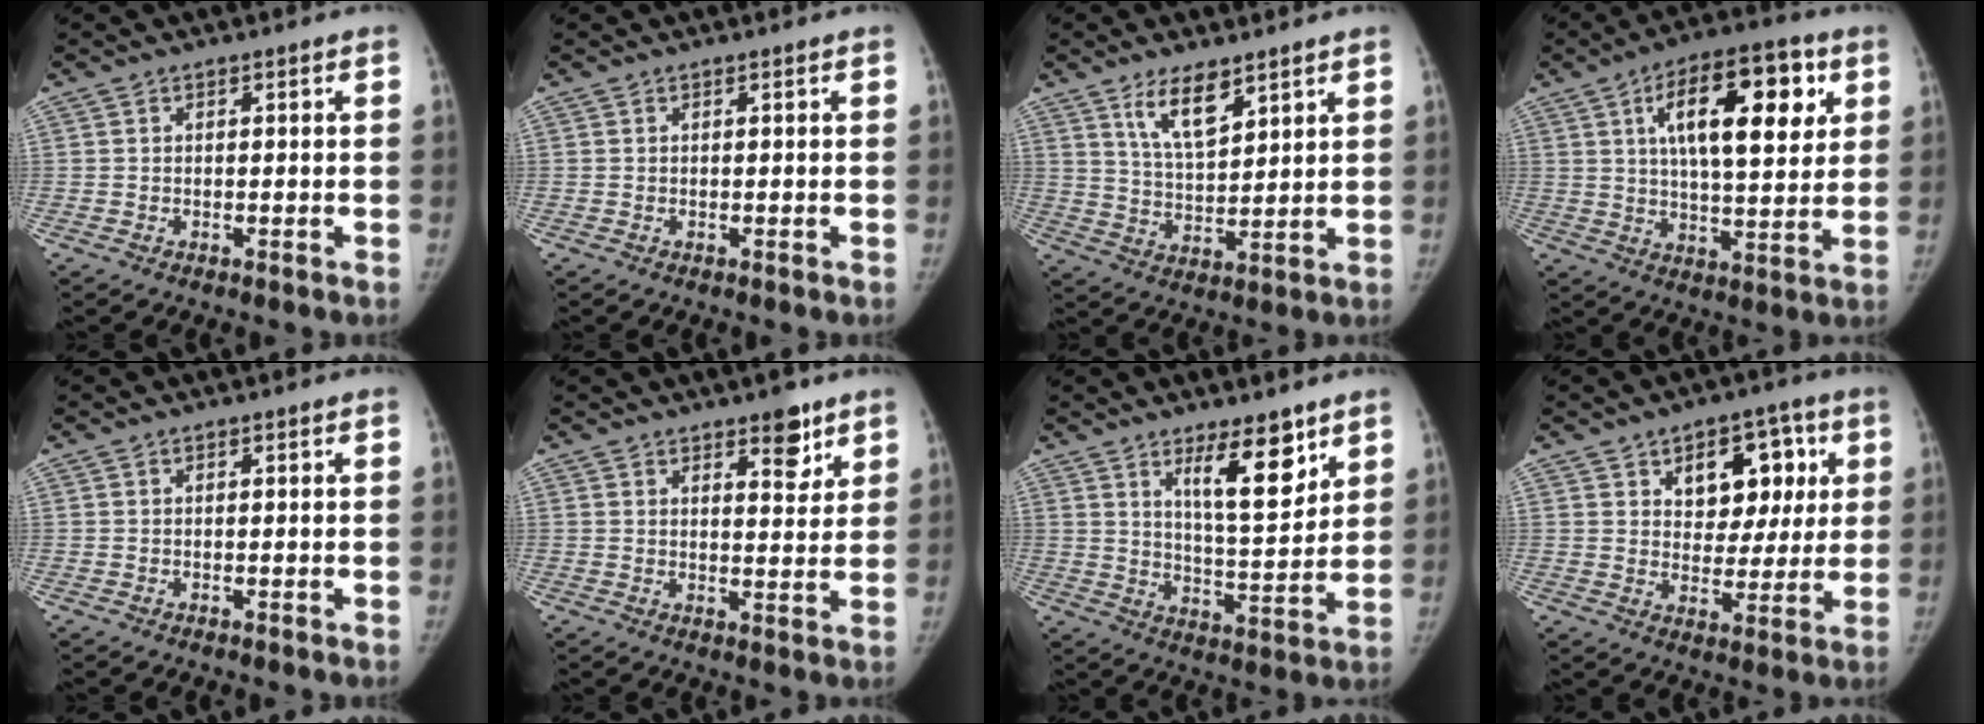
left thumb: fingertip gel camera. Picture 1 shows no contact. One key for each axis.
{"total": 0.0}
{"total": 8.3, "fx": 5.3, "fy": 3.1, "fz": 5.6, "tx": -0.085, "ty": -0.036, "tz": 0.102}
{"total": 18.5, "fx": 6.3, "fy": 7.7, "fz": 15.6, "tx": -0.209, "ty": -0.007, "tz": 0.095}
{"total": 0.0}
{"total": 5.8, "fx": 3.8, "fy": 2.4, "fz": 3.7, "tx": -0.026, "ty": -0.024, "tz": 0.051}
{"total": 11.0, "fx": 6.6, "fy": 3.3, "fz": 8.1, "tx": -0.104, "ty": -0.054, "tz": 0.112}
{"total": 12.3, "fx": 4.5, "fy": 8.1, "fz": 8.0, "tx": -0.054, "ty": -0.008, "tz": 0.065}